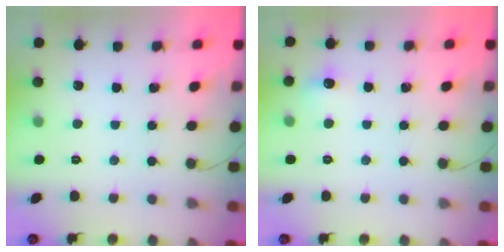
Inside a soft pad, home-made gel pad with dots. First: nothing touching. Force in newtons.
{"total": 5.7, "press": 5.6, "slide": 1.1}